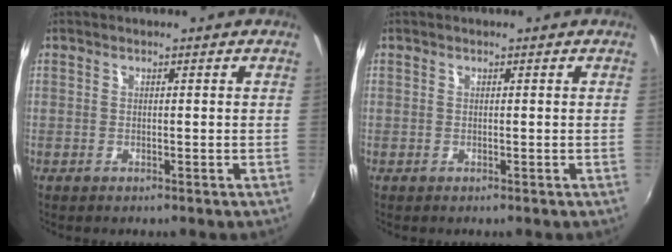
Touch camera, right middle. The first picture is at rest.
{"total": 0.0}